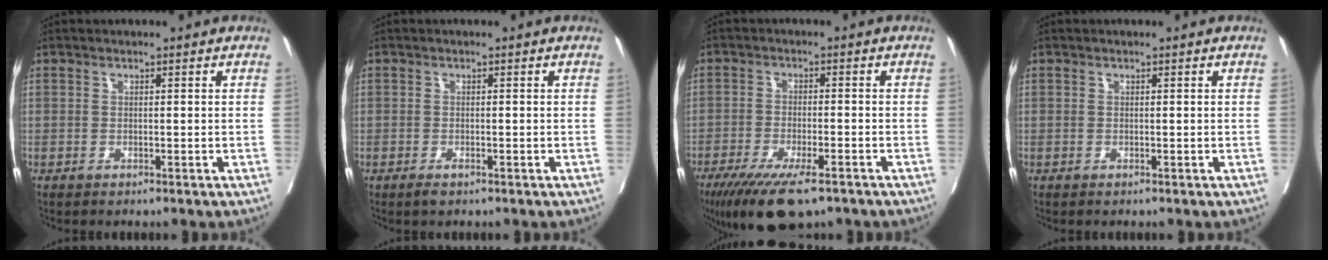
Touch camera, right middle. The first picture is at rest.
{"total": 1.4, "force": [-1.0, 0.5, 0.8], "torque": [-0.016, -0.005, -0.018]}
{"total": 13.1, "force": [-9.1, 3.8, 8.6], "torque": [-0.184, -0.044, -0.153]}
{"total": 0.0}